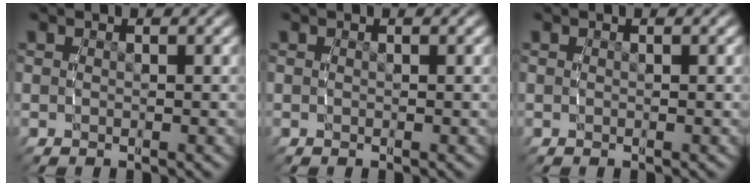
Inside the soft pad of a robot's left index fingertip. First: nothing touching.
{"total": 0.0}
{"total": 0.0}